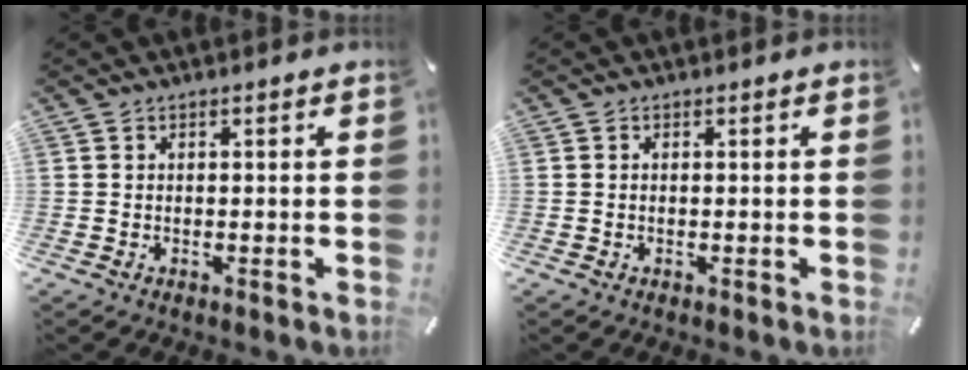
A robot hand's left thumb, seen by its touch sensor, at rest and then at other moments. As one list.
[{"total": 0.5, "force": [-0.1, 0.3, 0.4], "torque": [-0.010, 0.000, -0.002]}]